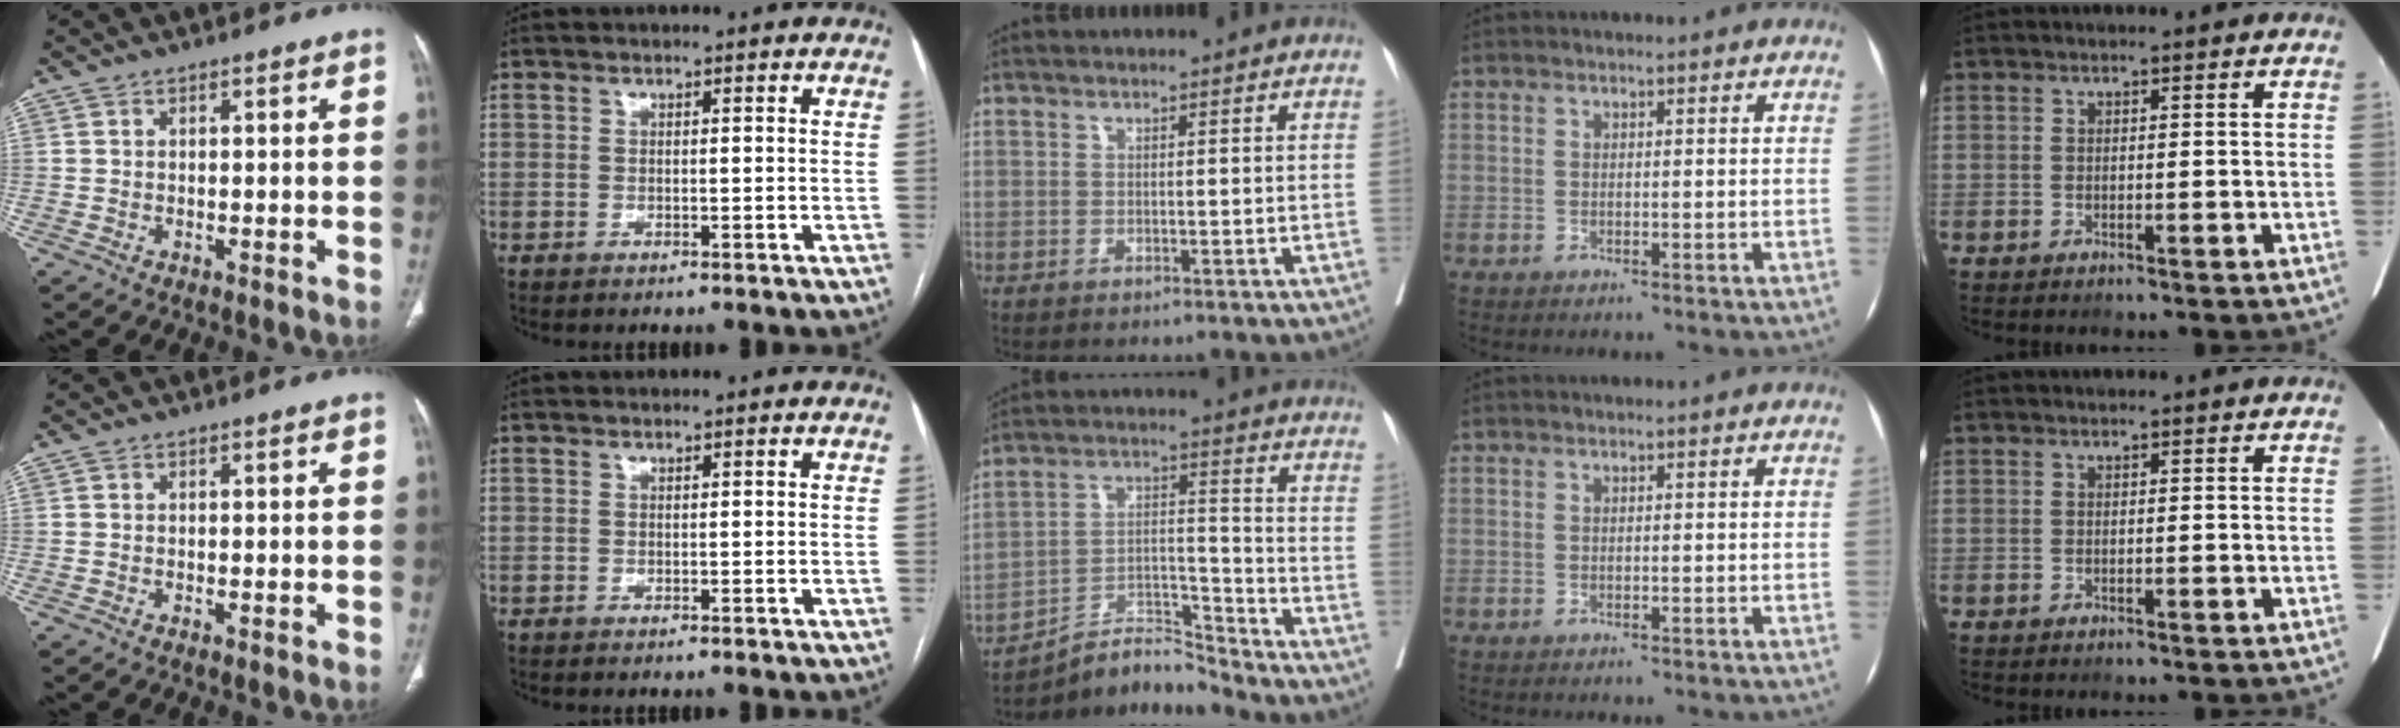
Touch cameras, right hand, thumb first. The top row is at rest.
{"middle": {"total": 8.8, "force": [-8.7, -0.3, 0.7], "torque": [-0.015, 0.032, -0.162]}}